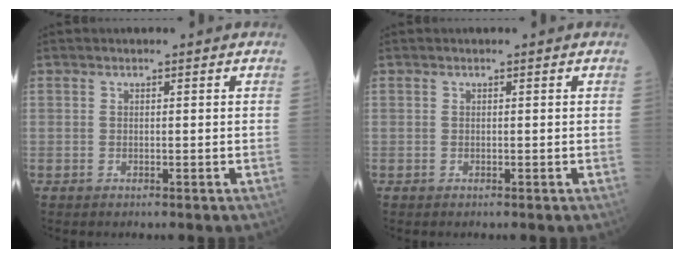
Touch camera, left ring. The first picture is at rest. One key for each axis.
{"total": 0.0}